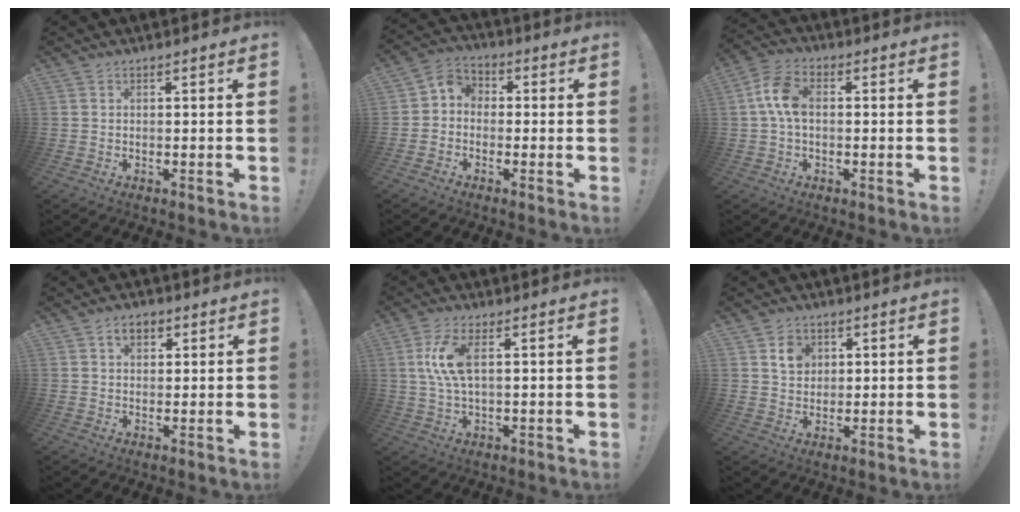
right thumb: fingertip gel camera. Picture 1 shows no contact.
{"total": 5.2, "force": [-2.3, 4.2, 2.0], "torque": [-0.038, 0.023, -0.040]}
{"total": 8.8, "force": [0.3, 5.5, 6.9], "torque": [-0.126, 0.014, 0.011]}
{"total": 4.2, "force": [1.9, 2.7, 2.6], "torque": [-0.031, 0.001, 0.030]}
{"total": 9.2, "force": [1.9, 3.4, 8.4], "torque": [-0.172, -0.003, 0.033]}
{"total": 5.6, "force": [2.5, 4.6, 1.9], "torque": [-0.018, -0.008, 0.043]}